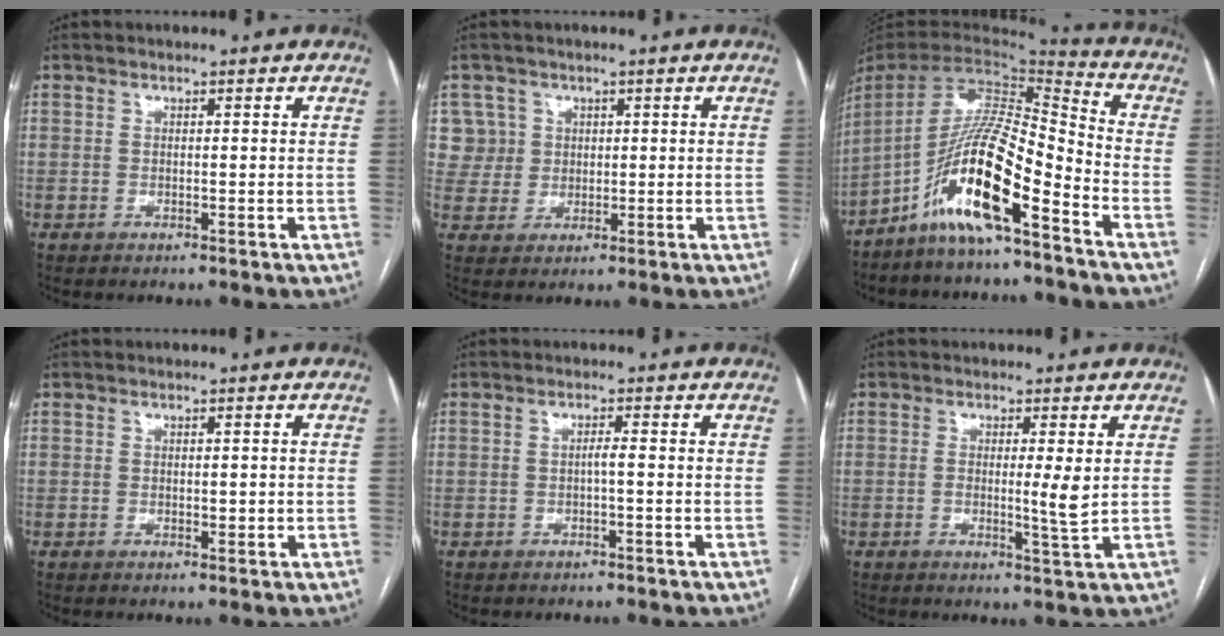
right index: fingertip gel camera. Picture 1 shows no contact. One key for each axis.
{"total": 7.9, "fx": 2.2, "fy": 7.6, "fz": 0.3, "tx": 0.000, "ty": 0.026, "tz": 0.055}
{"total": 15.3, "fx": -9.1, "fy": 1.5, "fz": 12.3, "tx": -0.234, "ty": 0.006, "tz": -0.167}
{"total": 1.3, "fx": 0.0, "fy": 0.6, "fz": 1.1, "tx": -0.013, "ty": -0.003, "tz": 0.003}
{"total": 1.1, "fx": -0.3, "fy": -0.1, "fz": 1.1, "tx": -0.016, "ty": 0.002, "tz": -0.005}
{"total": 3.4, "fx": 0.3, "fy": -0.2, "fz": 3.4, "tx": -0.056, "ty": -0.008, "tz": 0.005}